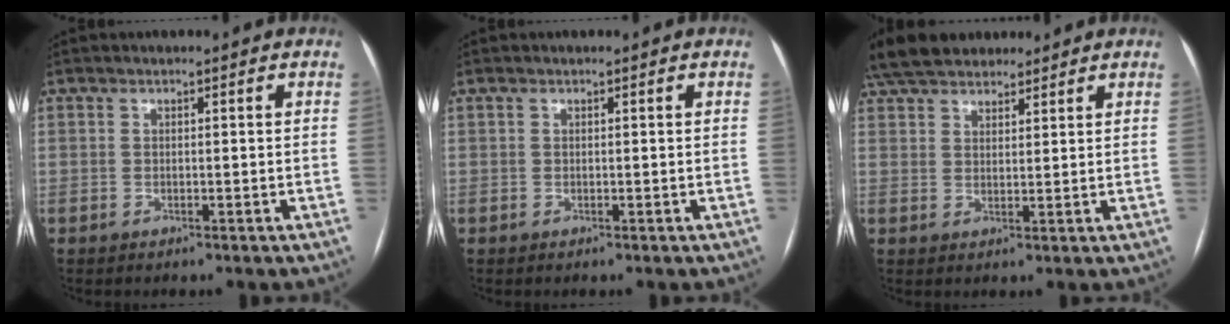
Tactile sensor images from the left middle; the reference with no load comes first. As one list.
[{"total": 0.0}, {"total": 12.0, "force": [10.0, 4.8, 4.5], "torque": [-0.082, 0.044, 0.170]}]